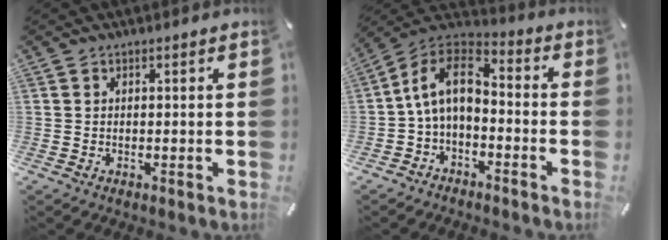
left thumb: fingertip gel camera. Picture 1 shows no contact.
{"total": 11.2, "force": [-1.0, 7.1, 8.6], "torque": [-0.185, 0.011, -0.024]}